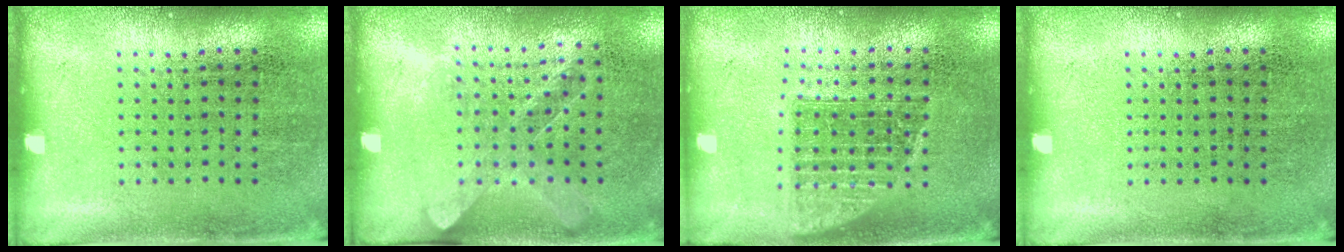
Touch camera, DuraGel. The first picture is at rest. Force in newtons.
{"total": 1.3, "press": 1.0, "slide": 0.8}
{"total": 1.3, "press": 1.1, "slide": 0.8}
{"total": 0.0}